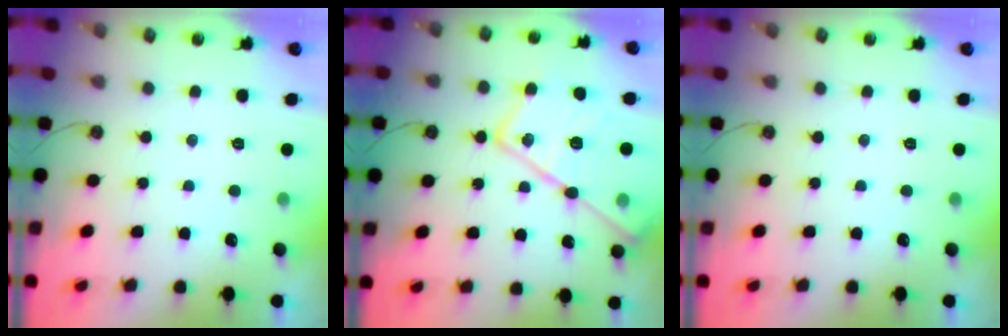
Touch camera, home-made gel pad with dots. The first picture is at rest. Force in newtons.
{"total": 23.7, "press": 23.6, "slide": 1.7}
{"total": 0.0}